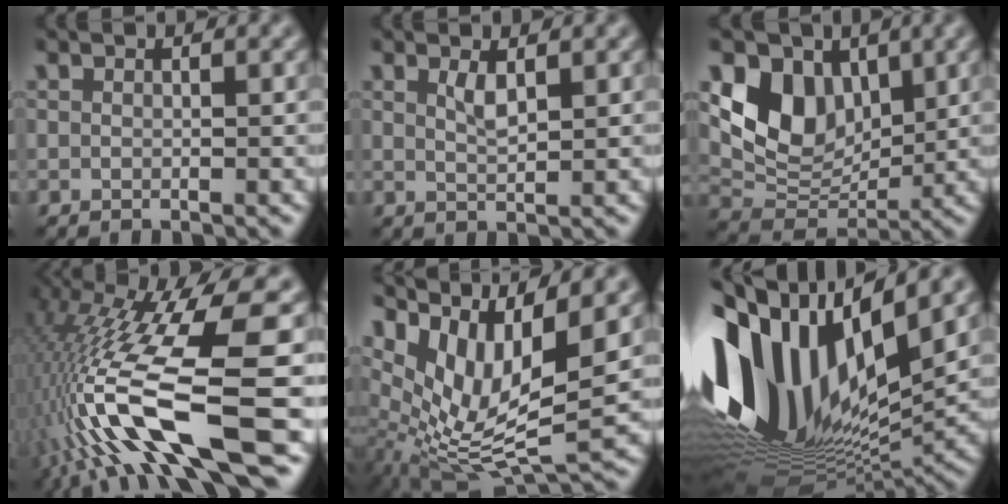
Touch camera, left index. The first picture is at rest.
{"total": 0.9, "force": [0.2, 0.0, 0.9], "torque": [-0.018, 0.001, 0.012]}
{"total": 6.4, "force": [2.2, 4.7, 3.7], "torque": [-0.062, -0.011, 0.047]}
{"total": 14.9, "force": [-4.5, 2.6, 14.0], "torque": [-0.279, 0.013, -0.059]}
{"total": 9.2, "force": [3.4, 3.1, 7.9], "torque": [-0.163, -0.002, 0.075]}
{"total": 15.7, "force": [2.7, 8.2, 13.2], "torque": [-0.271, 0.023, 0.047]}